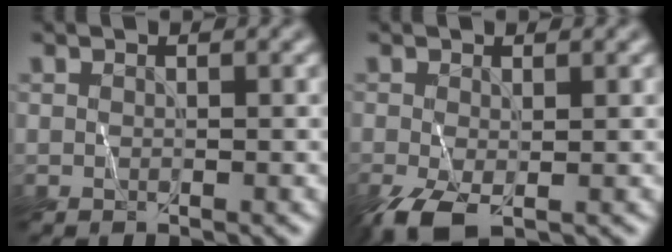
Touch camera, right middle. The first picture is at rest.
{"total": 3.5, "force": [-1.6, 1.5, 2.7], "torque": [-0.072, -0.012, -0.028]}